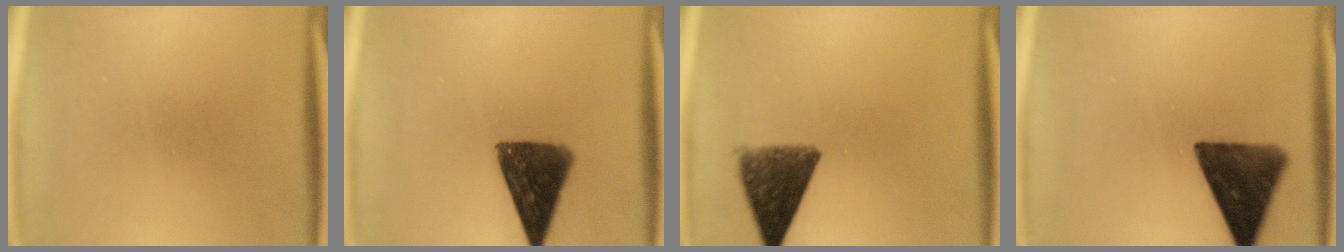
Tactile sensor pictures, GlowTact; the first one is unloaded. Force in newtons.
{"total": 11.7}
{"total": 9.3}
{"total": 12.6}